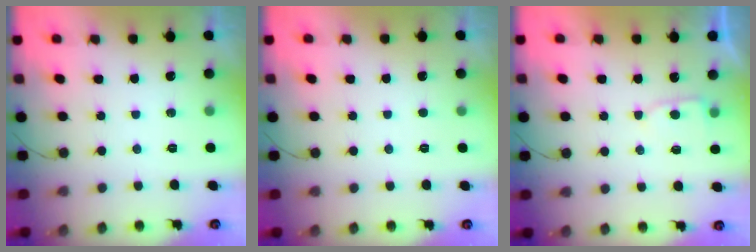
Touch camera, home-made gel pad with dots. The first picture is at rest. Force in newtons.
{"total": 1.6, "press": 1.5, "slide": 0.2}
{"total": 3.4, "press": 3.4, "slide": 0.2}